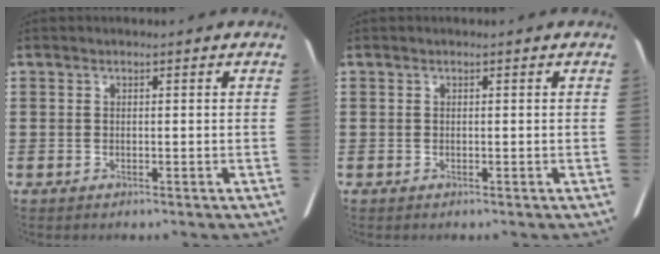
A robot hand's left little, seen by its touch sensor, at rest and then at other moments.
{"total": 0.0}